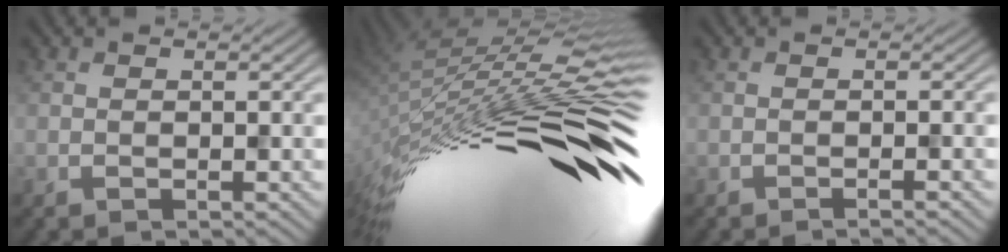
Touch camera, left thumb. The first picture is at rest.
{"total": 15.6, "force": [-3.2, 4.1, 14.7], "torque": [-0.283, -0.001, -0.055]}
{"total": 1.6, "force": [-0.9, 0.2, 1.2], "torque": [-0.011, 0.004, -0.022]}